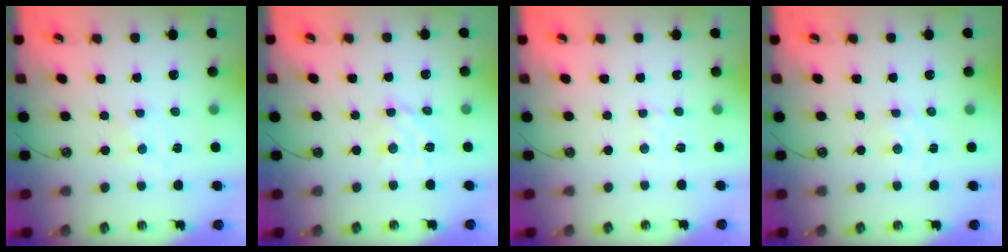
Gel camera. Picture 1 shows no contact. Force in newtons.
{"total": 7.1, "press": 7.1, "slide": 0.2}
{"total": 1.6, "press": 1.5, "slide": 0.5}
{"total": 1.9, "press": 1.9, "slide": 0.3}